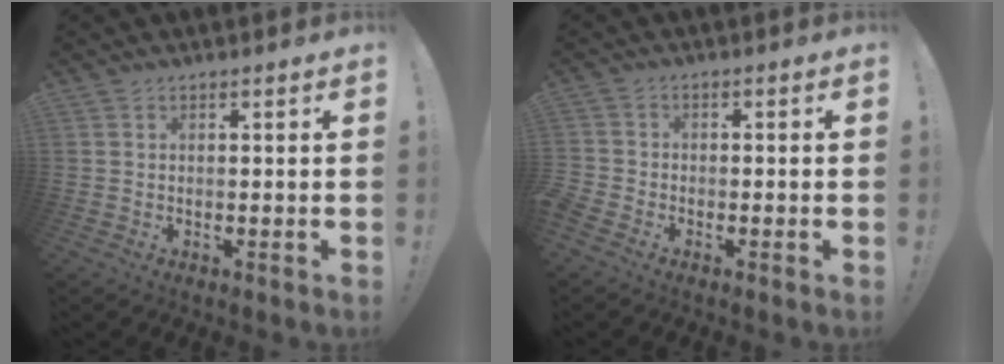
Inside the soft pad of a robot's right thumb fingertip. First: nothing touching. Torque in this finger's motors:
{"motor_torque": [2.68, 1.09, 0.53, -0.49, 0.71]}